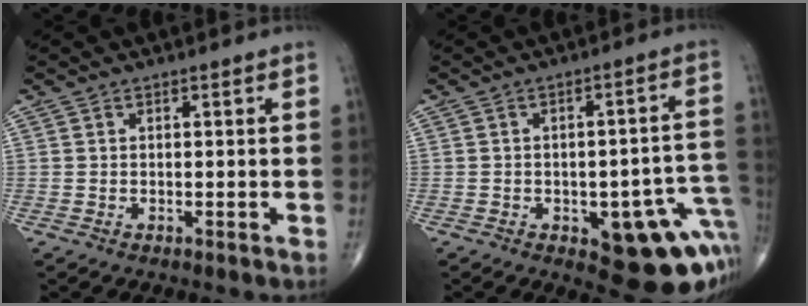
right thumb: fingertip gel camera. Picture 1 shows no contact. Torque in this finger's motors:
{"motor_torque": [1.58, 1.32, 0.86, -1.03, 0.23]}